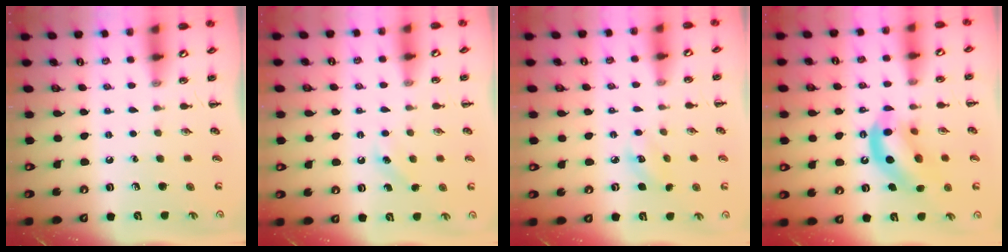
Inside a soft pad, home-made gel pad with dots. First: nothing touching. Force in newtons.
{"total": 4.7, "press": 4.5, "slide": 1.1}
{"total": 3.5, "press": 3.4, "slide": 0.8}
{"total": 11.5, "press": 11.1, "slide": 3.0}